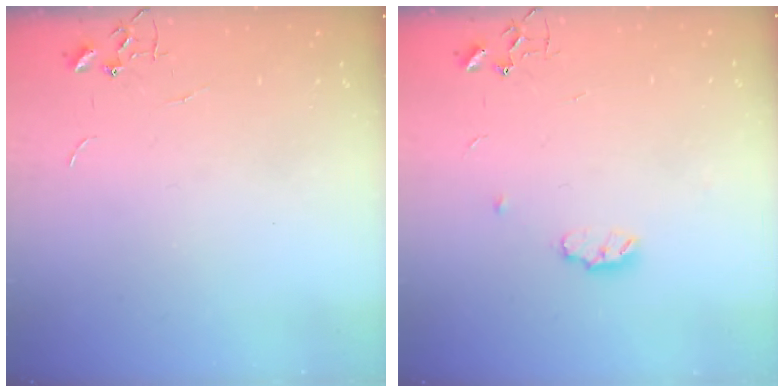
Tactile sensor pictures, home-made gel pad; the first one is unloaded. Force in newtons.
{"total": 5.2, "press": 5.1, "slide": 0.9}